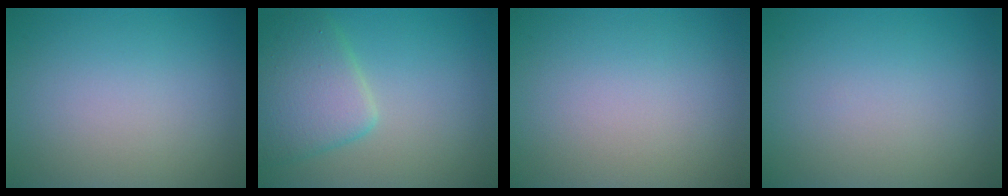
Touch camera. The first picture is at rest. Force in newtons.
{"total": 5.1, "press": 5.1, "slide": 0.3}
{"total": 0.0}
{"total": 0.0}